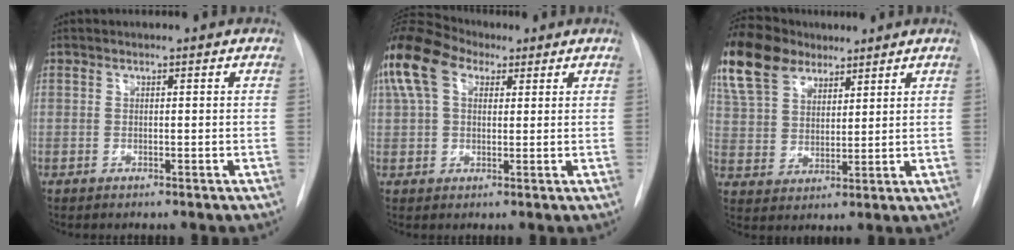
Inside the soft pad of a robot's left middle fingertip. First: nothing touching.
{"total": 13.3, "force": [6.6, 8.0, 8.4], "torque": [-0.208, 0.059, 0.123]}
{"total": 15.6, "force": [11.2, 8.4, 6.9], "torque": [-0.171, 0.042, 0.213]}